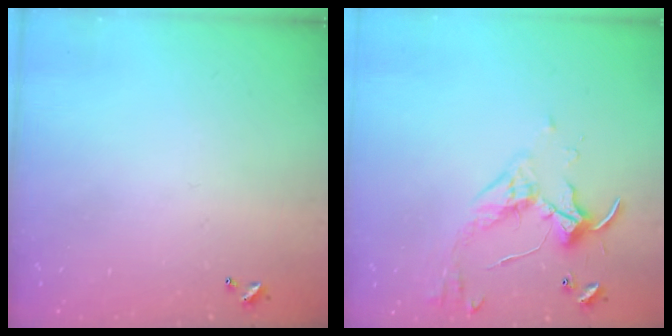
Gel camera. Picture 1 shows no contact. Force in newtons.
{"total": 3.4, "press": 3.3, "slide": 0.7}